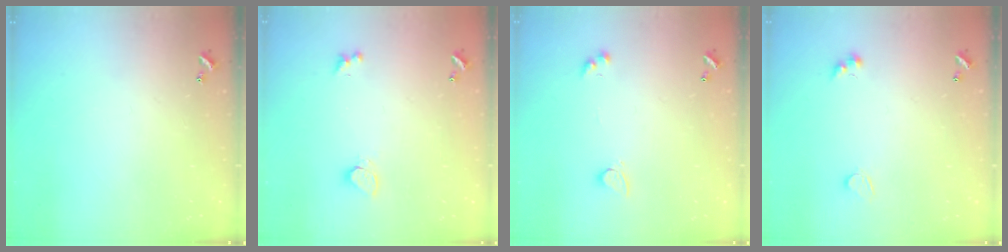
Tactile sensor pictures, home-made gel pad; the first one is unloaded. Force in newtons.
{"total": 1.9, "press": 1.8, "slide": 0.7}
{"total": 2.6, "press": 2.6, "slide": 0.5}
{"total": 2.8, "press": 2.6, "slide": 0.9}